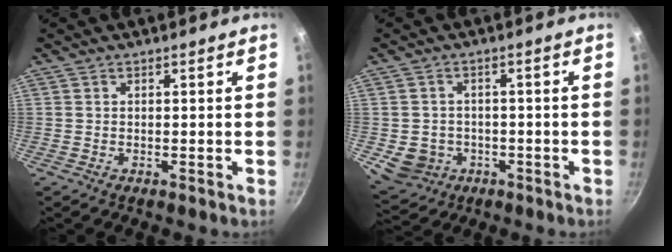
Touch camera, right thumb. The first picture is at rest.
{"total": 7.4, "force": [-1.9, 6.4, 3.0], "torque": [-0.034, 0.017, -0.012]}